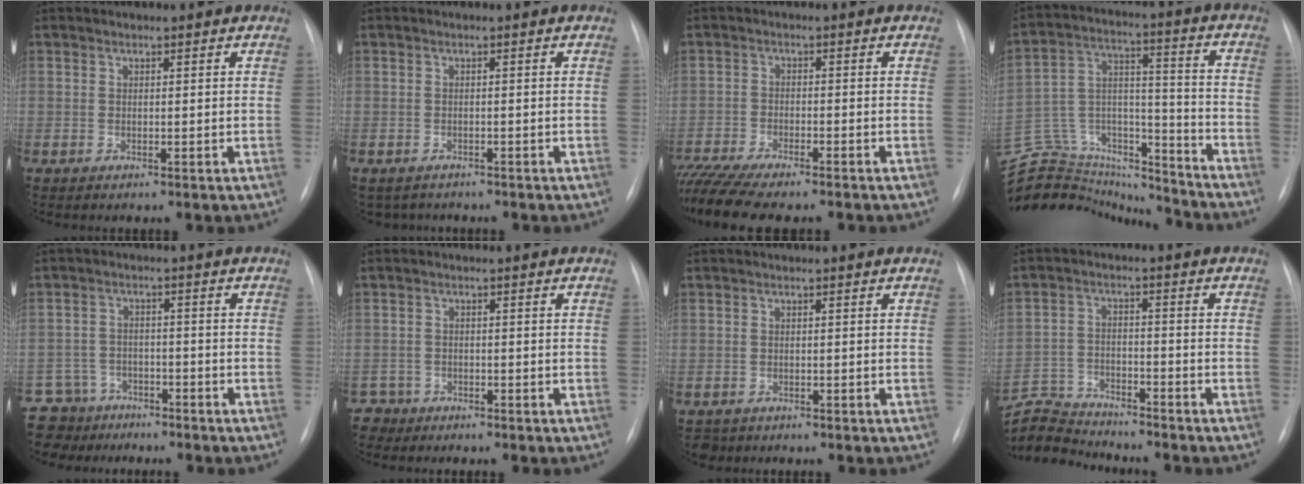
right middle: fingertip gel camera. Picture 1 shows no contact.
{"total": 3.3, "force": [-2.9, 1.6, 0.0], "torque": [0.001, 0.002, -0.040]}
{"total": 12.0, "force": [-10.4, 1.5, 5.8], "torque": [-0.091, -0.013, -0.161]}
{"total": 27.9, "force": [-25.9, 7.2, 7.4], "torque": [-0.185, 0.025, -0.400]}
{"total": 7.4, "force": [-6.0, 4.4, -0.7], "torque": [0.008, 0.019, -0.100]}
{"total": 2.7, "force": [-2.0, 1.5, -1.0], "torque": [0.019, 0.005, -0.039]}
{"total": 2.1, "force": [-1.5, 1.5, 0.0], "torque": [0.000, 0.002, -0.023]}
{"total": 9.9, "force": [-9.9, 0.8, 0.4], "torque": [-0.017, 0.011, -0.184]}